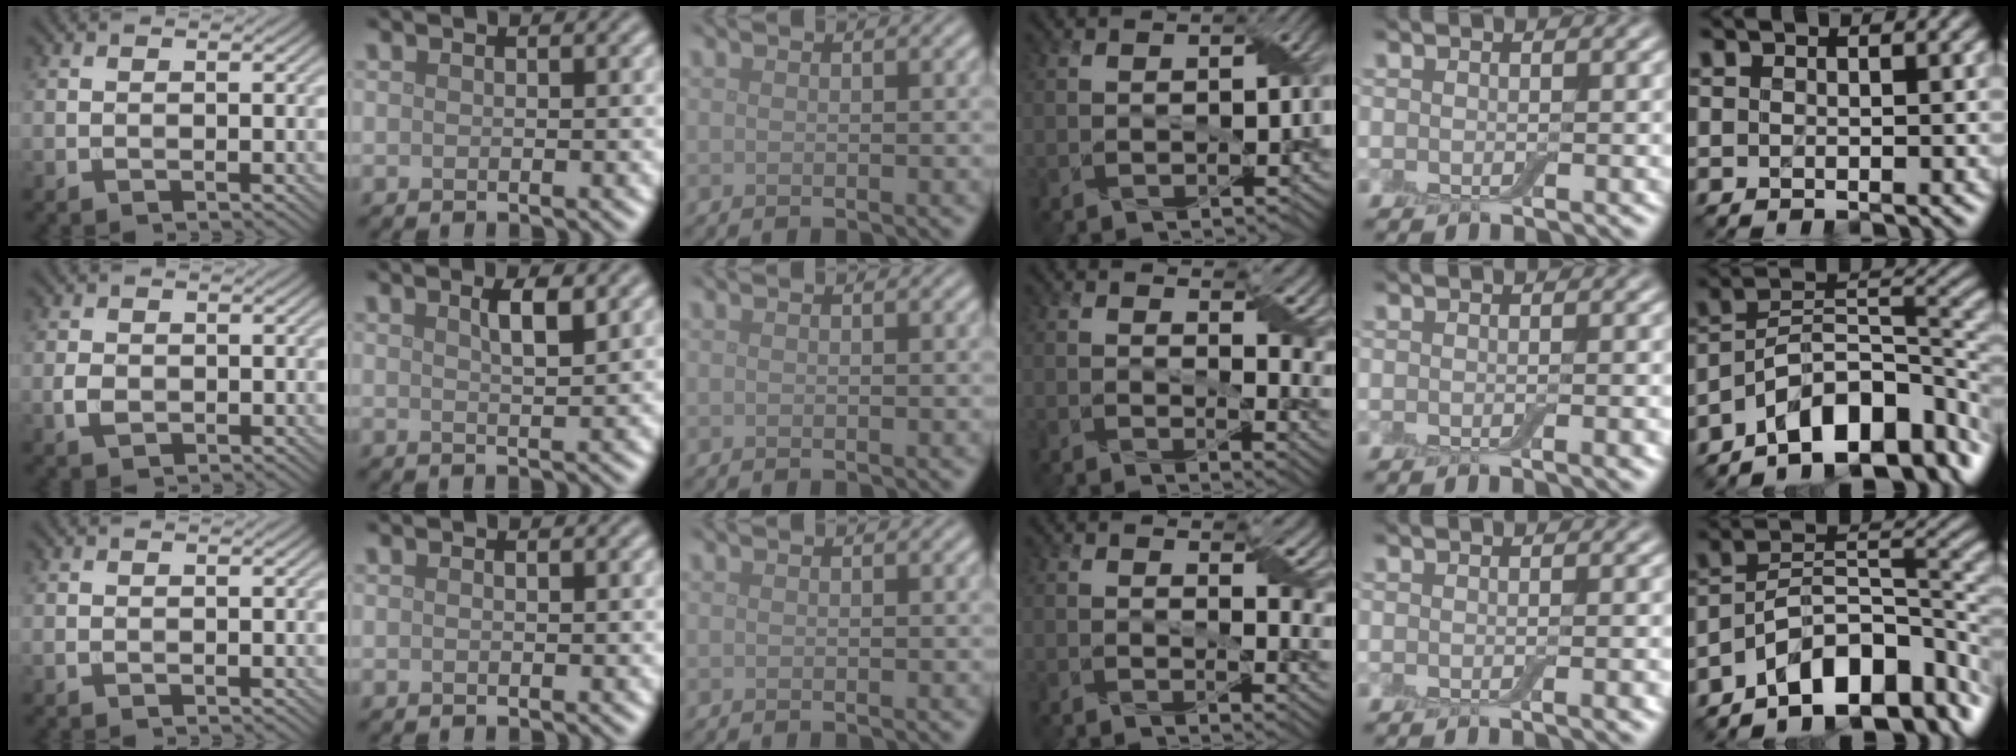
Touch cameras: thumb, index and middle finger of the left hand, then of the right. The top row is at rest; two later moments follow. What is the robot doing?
{"motion": "wrap", "object": "adhesive wrap"}